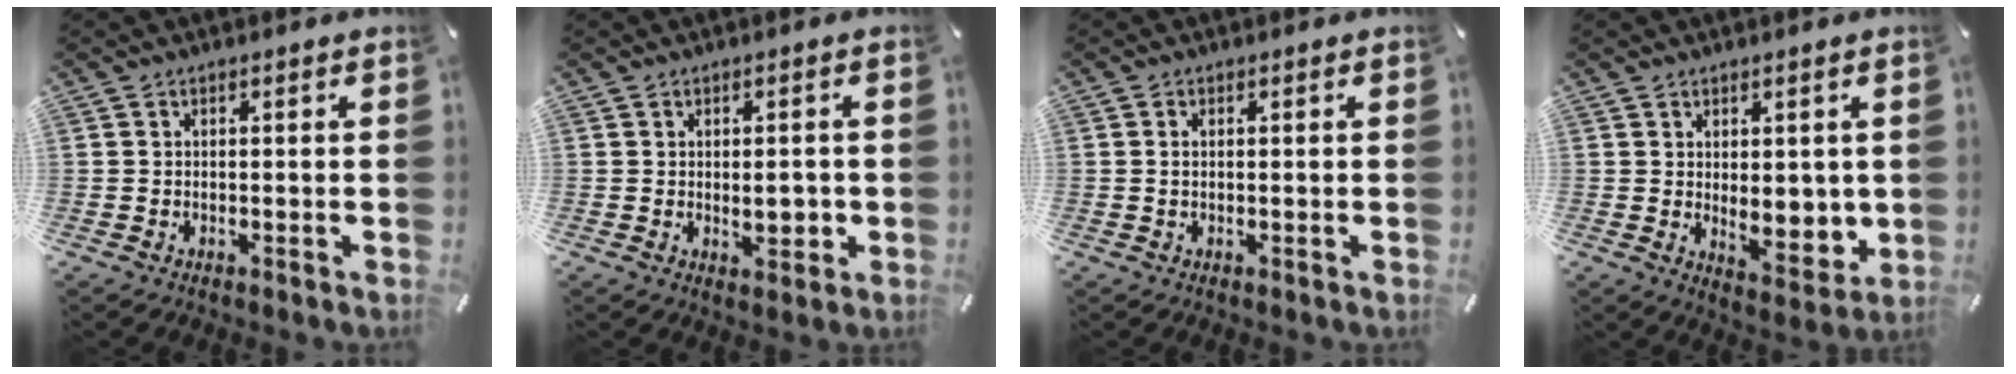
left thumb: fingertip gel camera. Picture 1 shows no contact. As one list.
[{"total": 4.2, "force": [-0.2, 2.3, 3.6], "torque": [-0.047, -0.002, -0.006]}, {"total": 1.0, "force": [0.1, 0.5, 0.9], "torque": [-0.018, 0.002, -0.001]}, {"total": 6.7, "force": [1.1, 4.4, 4.9], "torque": [-0.048, -0.008, 0.023]}]